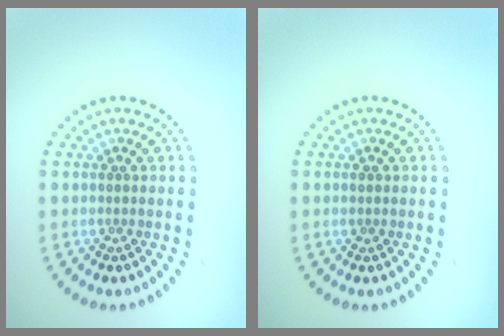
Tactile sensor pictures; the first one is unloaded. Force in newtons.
{"total": 0.8, "press": 0.7, "slide": 0.1}